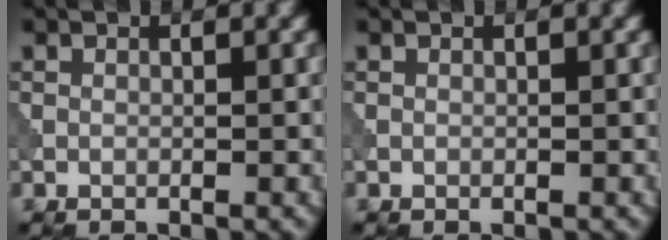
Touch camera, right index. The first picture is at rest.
{"total": 0.0}